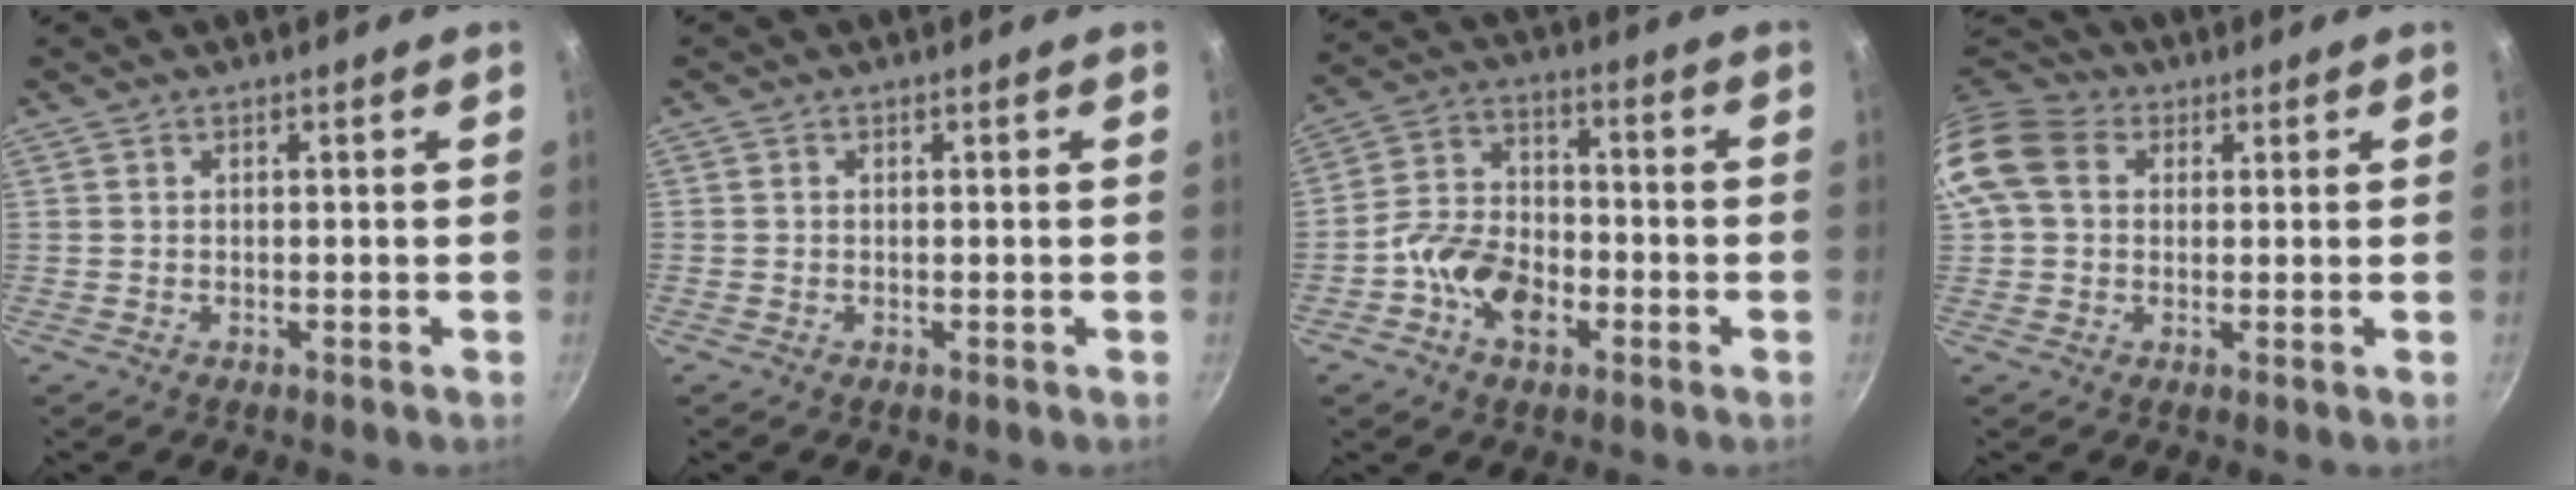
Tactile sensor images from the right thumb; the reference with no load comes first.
{"total": 0.0}
{"total": 11.3, "force": [-4.1, 7.4, 7.5], "torque": [-0.118, 0.037, -0.085]}
{"total": 12.4, "force": [2.6, 9.9, 7.0], "torque": [-0.132, 0.024, 0.033]}